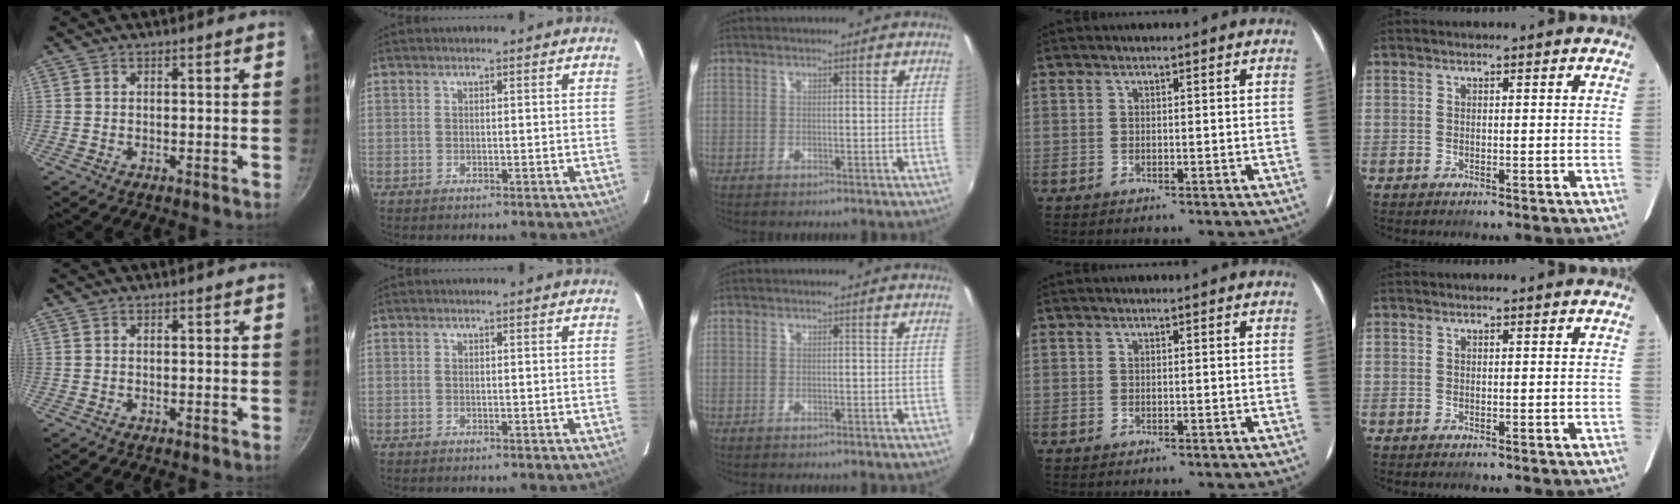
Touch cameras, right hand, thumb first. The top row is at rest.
{}